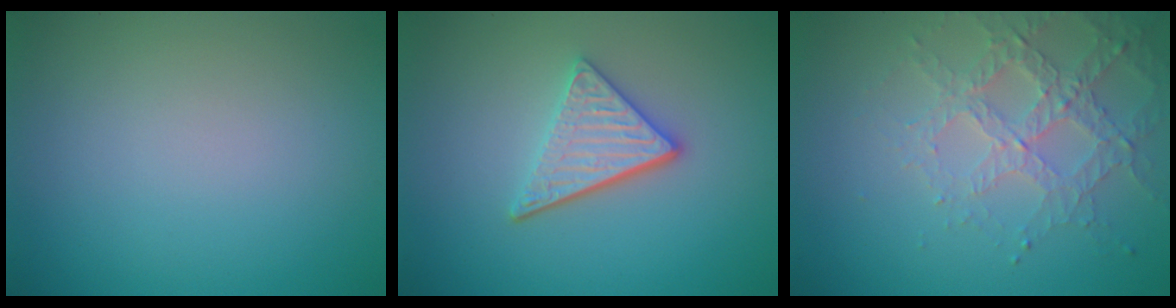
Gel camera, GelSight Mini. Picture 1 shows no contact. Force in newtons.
{"total": 3.8, "press": 3.1, "slide": 2.3}
{"total": 3.1, "press": 3.1, "slide": 0.6}